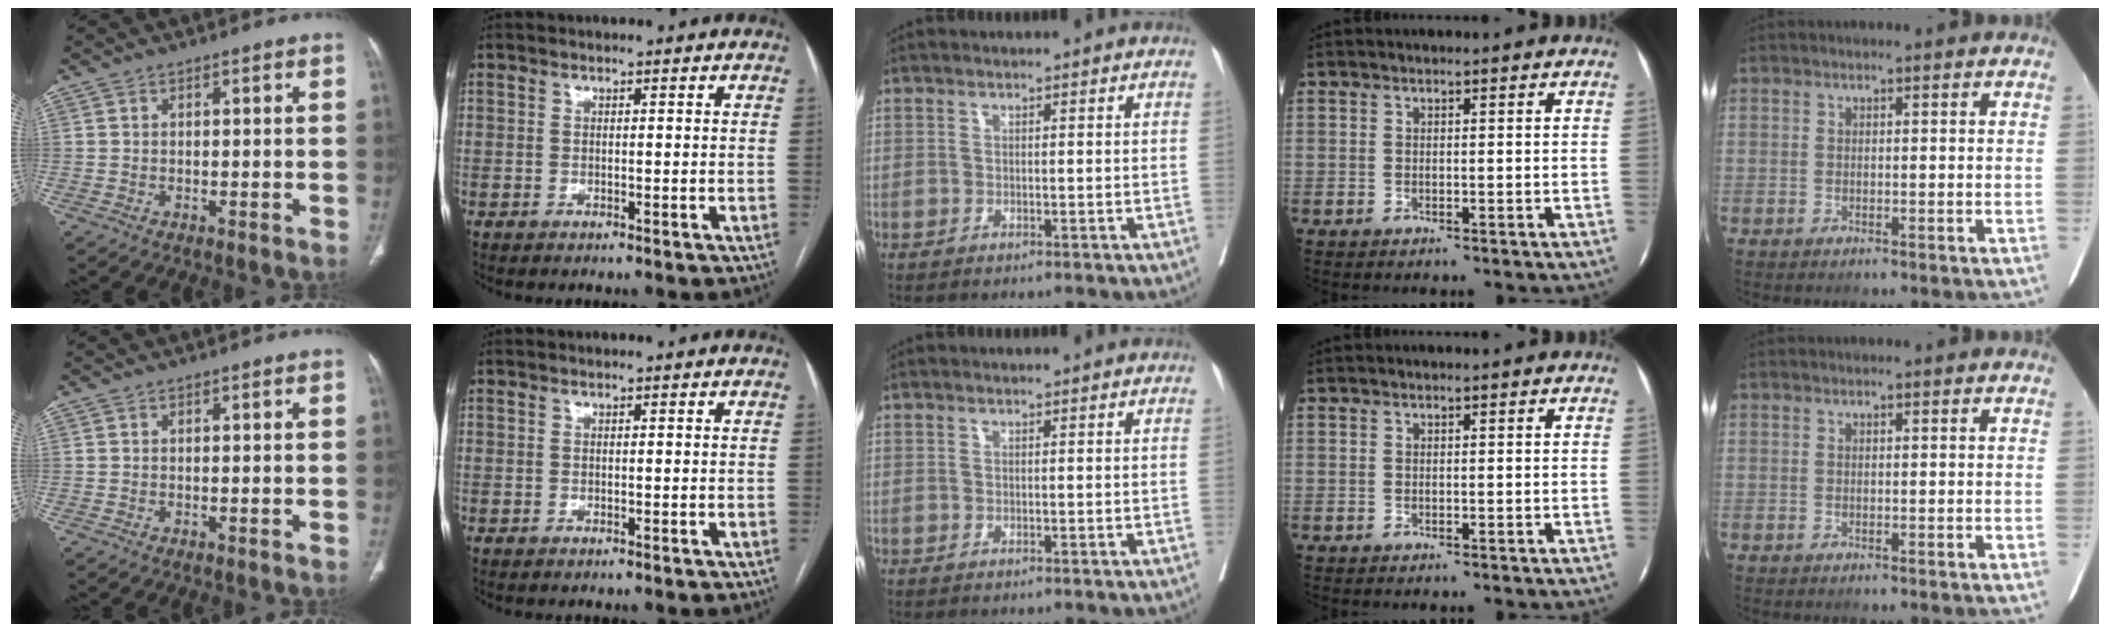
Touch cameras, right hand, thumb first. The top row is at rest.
{}